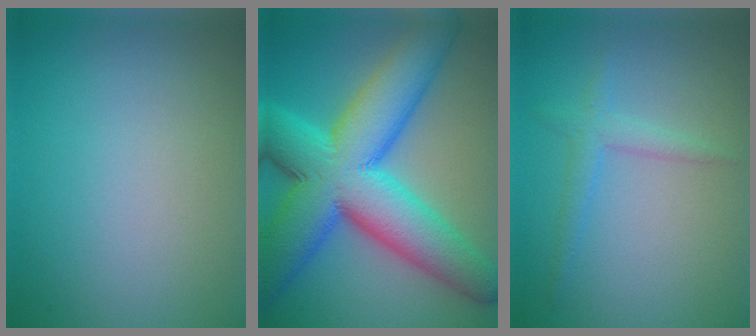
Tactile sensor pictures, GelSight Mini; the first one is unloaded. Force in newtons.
{"total": 13.8, "press": 13.8, "slide": 0.2}
{"total": 1.9, "press": 1.9, "slide": 0.1}